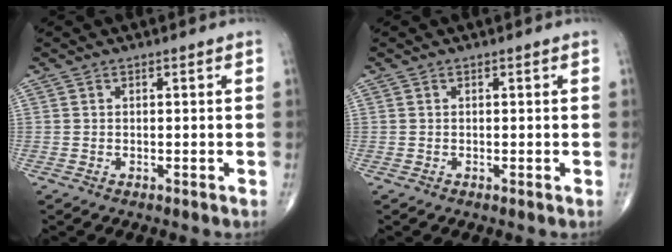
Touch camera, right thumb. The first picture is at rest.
{"total": 0.0}